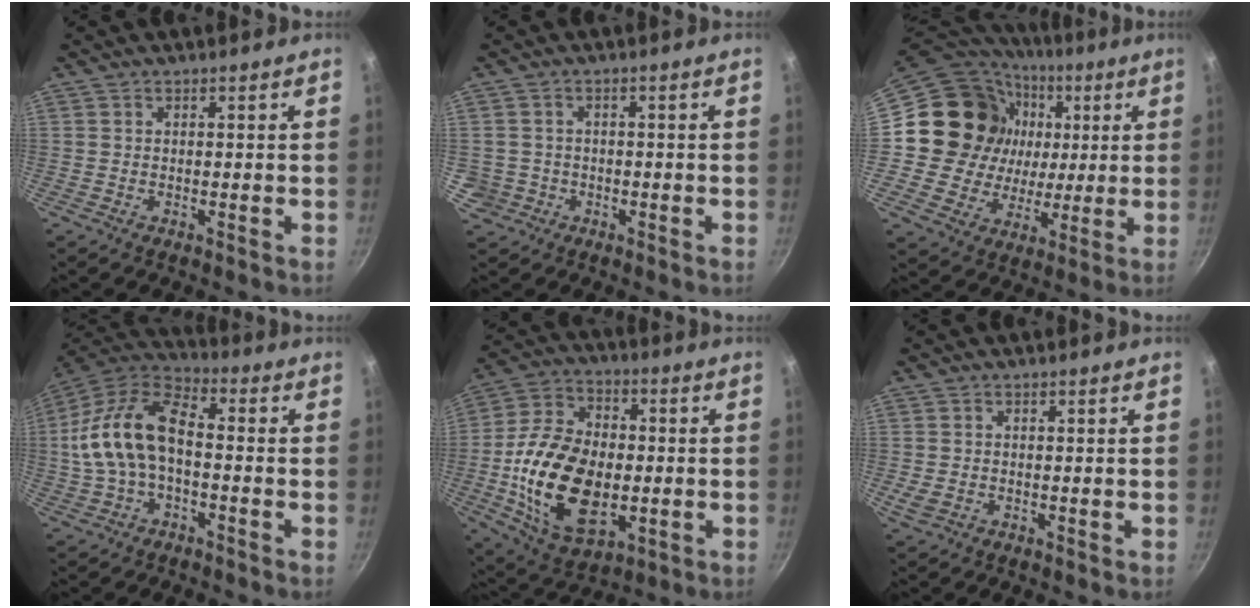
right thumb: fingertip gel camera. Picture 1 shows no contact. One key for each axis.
{"total": 3.9, "fx": -0.9, "fy": 3.7, "fz": 0.6, "tx": 0.000, "ty": 0.021, "tz": -0.006}
{"total": 21.5, "fx": 3.4, "fy": 19.2, "fz": 9.2, "tx": -0.154, "ty": 0.014, "tz": 0.064}
{"total": 15.9, "fx": -1.2, "fy": 8.8, "fz": 13.2, "tx": -0.239, "ty": 0.045, "tz": -0.037}
{"total": 22.7, "fx": -2.8, "fy": 14.2, "fz": 17.5, "tx": -0.311, "ty": 0.013, "tz": -0.043}
{"total": 2.2, "fx": -0.2, "fy": 1.4, "fz": 1.6, "tx": -0.029, "ty": 0.000, "tz": -0.001}